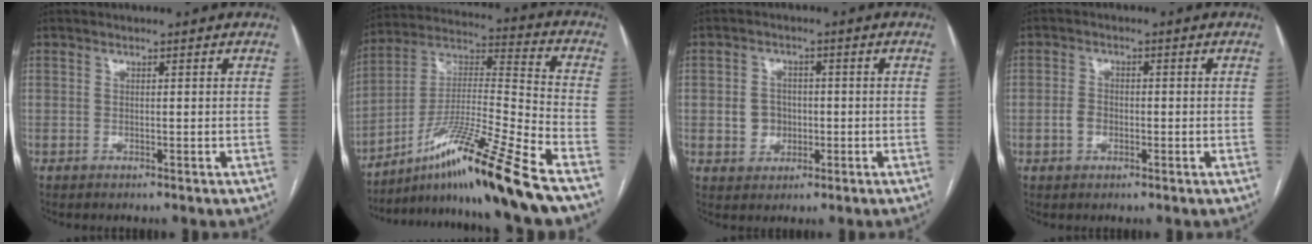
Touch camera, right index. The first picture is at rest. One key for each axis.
{"total": 17.7, "fx": -12.3, "fy": -2.0, "fz": 12.6, "tx": -0.250, "ty": -0.011, "tz": -0.217}
{"total": 4.1, "fx": -0.5, "fy": 3.7, "fz": 1.7, "tx": -0.027, "ty": 0.008, "tz": -0.002}
{"total": 2.5, "fx": -0.8, "fy": 1.8, "fz": 1.6, "tx": -0.033, "ty": 0.007, "tz": -0.013}